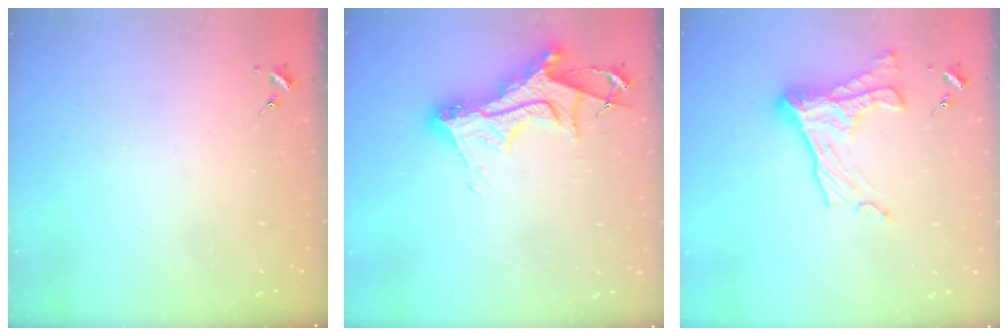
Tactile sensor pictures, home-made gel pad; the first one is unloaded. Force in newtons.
{"total": 15.9, "press": 15.8, "slide": 1.4}
{"total": 16.0, "press": 15.9, "slide": 1.6}